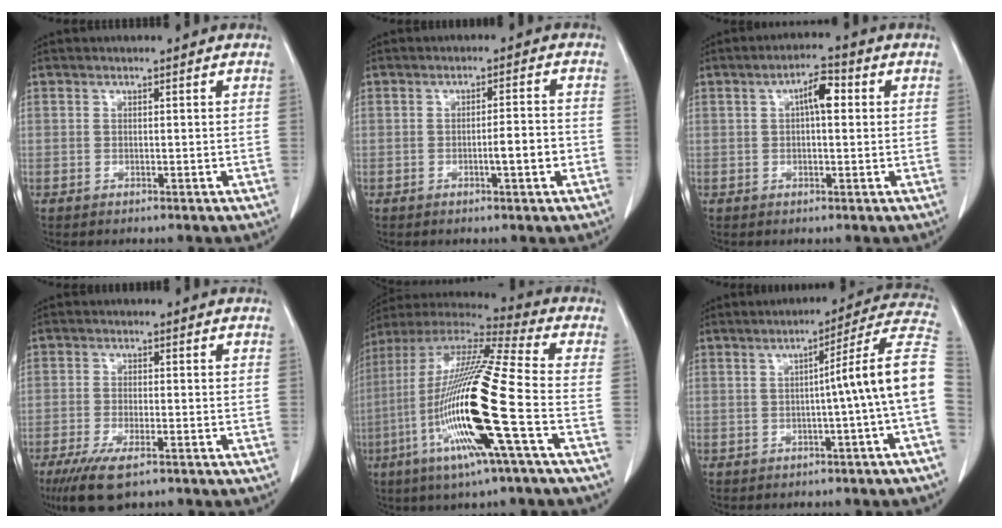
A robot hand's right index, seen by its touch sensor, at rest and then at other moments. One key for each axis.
{"total": 3.9, "fx": -1.2, "fy": 0.2, "fz": 3.7, "tx": -0.054, "ty": 0.000, "tz": -0.018}
{"total": 4.5, "fx": 1.0, "fy": 1.3, "fz": 4.1, "tx": -0.071, "ty": 0.015, "tz": 0.013}
{"total": 6.9, "fx": -4.4, "fy": 1.6, "fz": 5.0, "tx": -0.094, "ty": -0.017, "tz": -0.072}
{"total": 22.0, "fx": -6.0, "fy": 0.2, "fz": 21.2, "tx": -0.438, "ty": -0.025, "tz": -0.125}
{"total": 10.8, "fx": -1.2, "fy": -2.2, "fz": 10.5, "tx": -0.125, "ty": 0.023, "tz": -0.022}